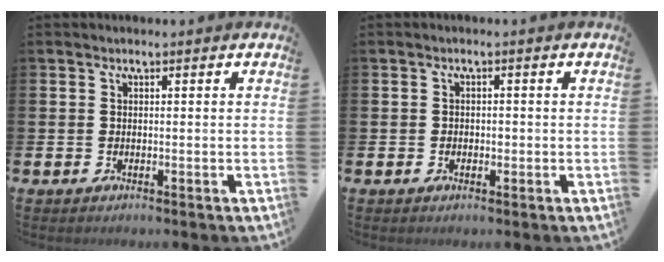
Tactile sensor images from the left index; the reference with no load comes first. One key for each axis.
{"total": 1.0, "fx": -0.3, "fy": 0.8, "fz": 0.4, "tx": -0.007, "ty": 0.005, "tz": -0.008}